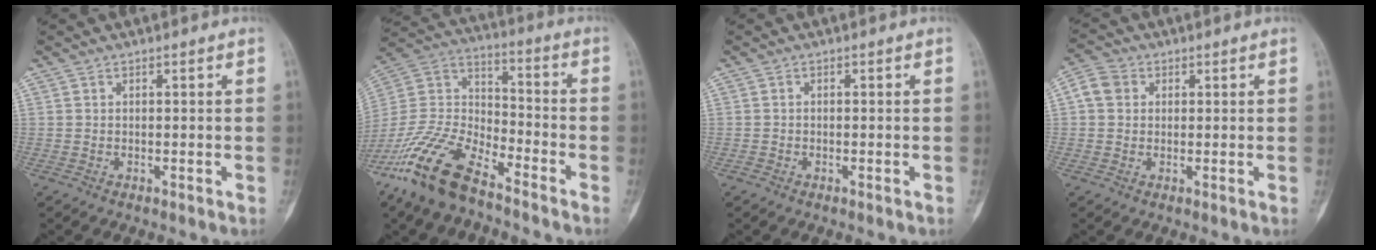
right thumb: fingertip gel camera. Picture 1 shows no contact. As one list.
[{"total": 18.2, "force": [-12.9, 7.2, 10.6], "torque": [-0.209, 0.058, -0.251]}, {"total": 0.5, "force": [-0.3, 0.5, 0.1], "torque": [0.005, 0.004, -0.008]}, {"total": 4.8, "force": [1.0, 4.2, 2.2], "torque": [-0.033, 0.010, 0.013]}]